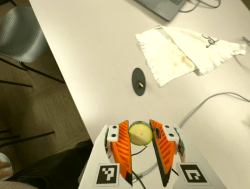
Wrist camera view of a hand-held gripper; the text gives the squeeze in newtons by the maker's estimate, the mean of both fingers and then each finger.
{"total": 12.3, "left": 12.8, "right": 11.8}